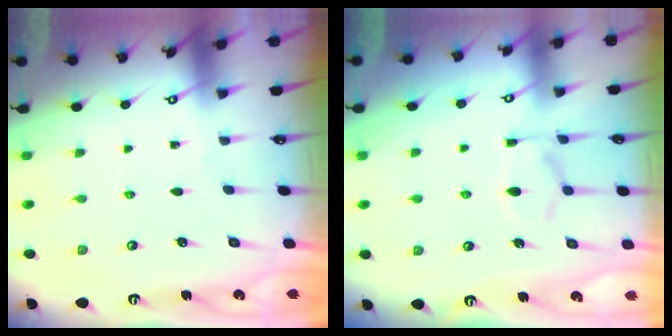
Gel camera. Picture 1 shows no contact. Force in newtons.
{"total": 3.8, "press": 3.5, "slide": 1.5}